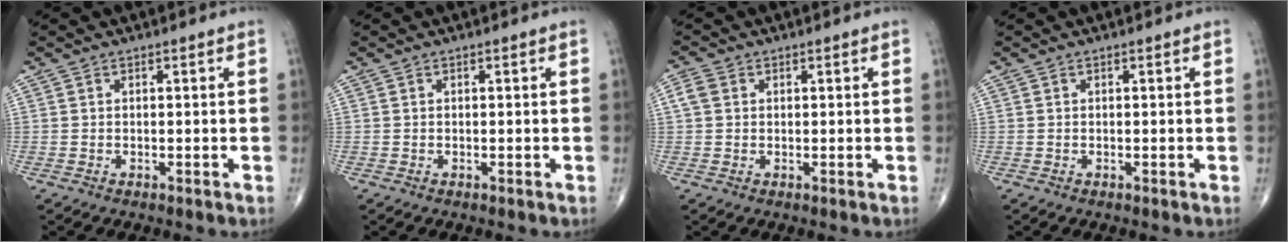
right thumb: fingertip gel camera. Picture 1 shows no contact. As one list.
[{"total": 0.0}, {"total": 2.5, "force": [0.6, 2.0, 1.4], "torque": [-0.033, 0.008, 0.012]}, {"total": 0.0}]